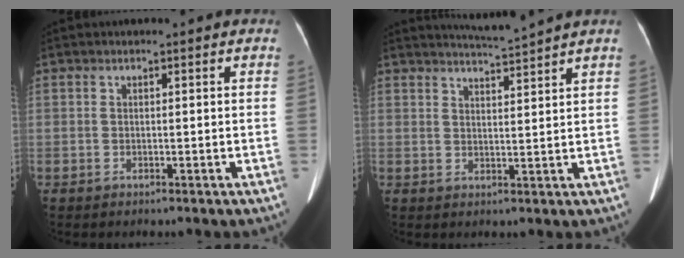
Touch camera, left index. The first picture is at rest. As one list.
[{"total": 4.5, "force": [4.1, -1.7, 0.7], "torque": [-0.017, -0.010, 0.070]}]